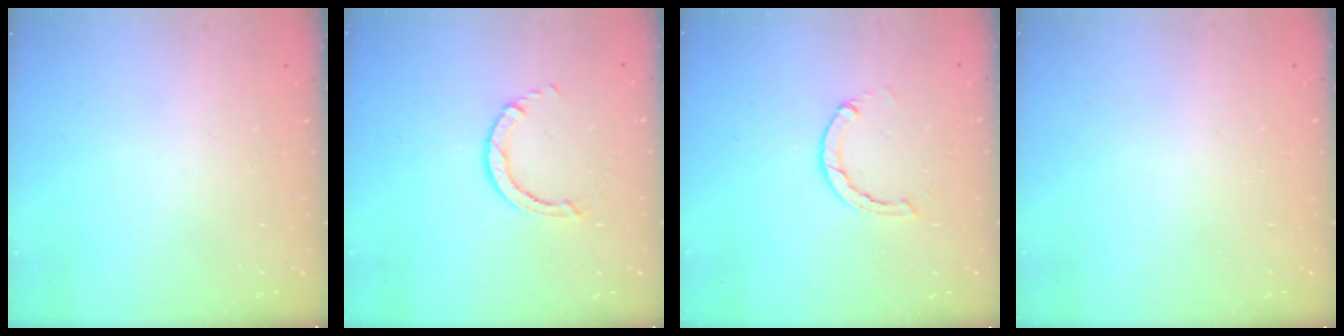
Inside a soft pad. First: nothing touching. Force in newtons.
{"total": 3.4, "press": 3.3, "slide": 0.5}
{"total": 2.8, "press": 2.7, "slide": 0.4}
{"total": 2.6, "press": 2.6, "slide": 0.2}